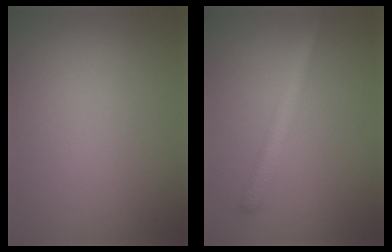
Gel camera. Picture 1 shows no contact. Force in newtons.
{"total": 2.5, "press": 2.5, "slide": 0.0}